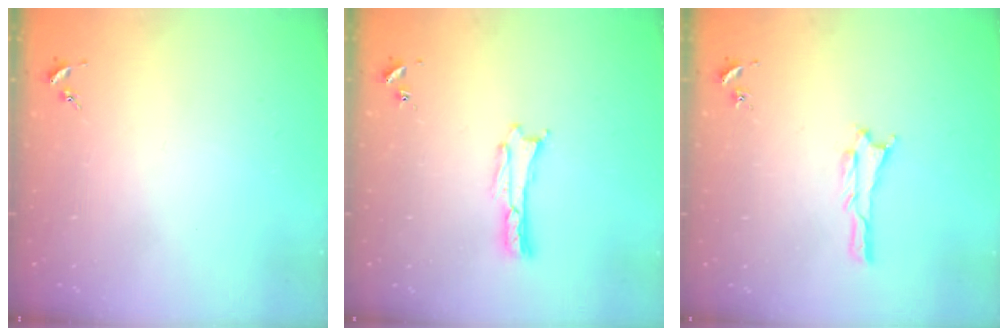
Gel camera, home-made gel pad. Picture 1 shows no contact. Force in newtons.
{"total": 0.0}
{"total": 0.7, "press": 0.7, "slide": 0.2}